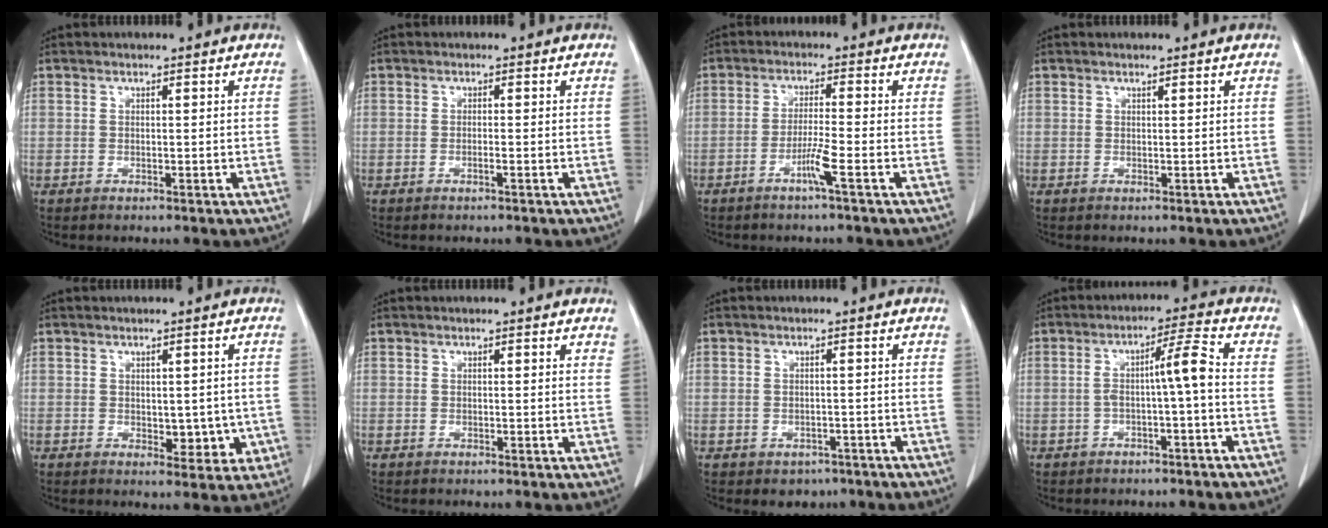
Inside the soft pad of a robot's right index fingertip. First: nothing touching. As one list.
[{"total": 0.7, "force": [-0.3, -0.1, 0.6], "torque": [-0.011, 0.001, -0.006]}, {"total": 6.9, "force": [-3.0, 0.3, 6.2], "torque": [-0.119, -0.006, -0.056]}, {"total": 0.0}, {"total": 5.0, "force": [-0.4, 2.9, 4.0], "torque": [-0.036, -0.002, 0.004]}, {"total": 1.3, "force": [1.1, 0.1, 0.6], "torque": [-0.009, -0.001, 0.006]}, {"total": 2.7, "force": [-1.5, 2.1, 0.6], "torque": [-0.004, 0.007, -0.013]}, {"total": 5.1, "force": [-0.7, 0.0, 5.1], "torque": [-0.084, 0.023, -0.009]}]